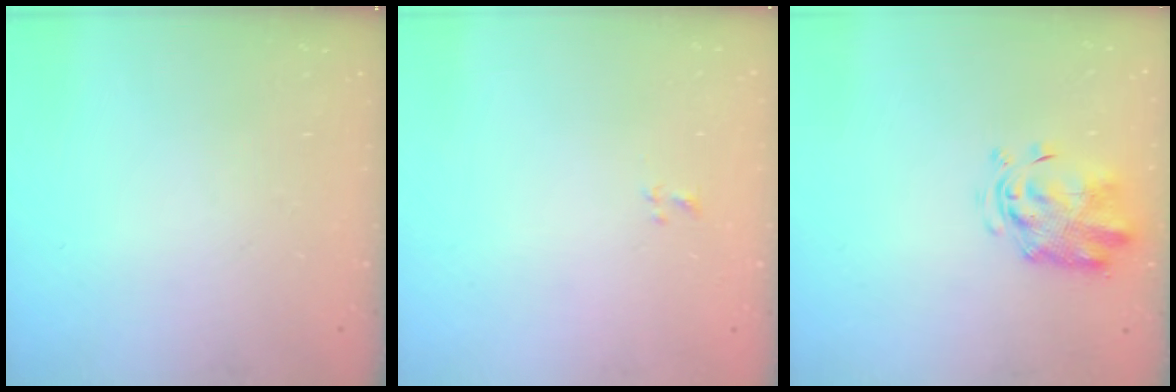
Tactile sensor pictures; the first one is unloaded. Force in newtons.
{"total": 1.1, "press": 0.9, "slide": 0.6}
{"total": 3.4, "press": 3.4, "slide": 0.4}